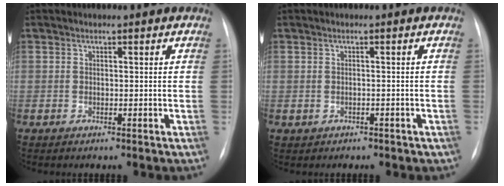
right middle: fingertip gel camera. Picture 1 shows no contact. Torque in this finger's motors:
{"motor_torque": [-0.24, -0.09, -0.03, 0.00]}